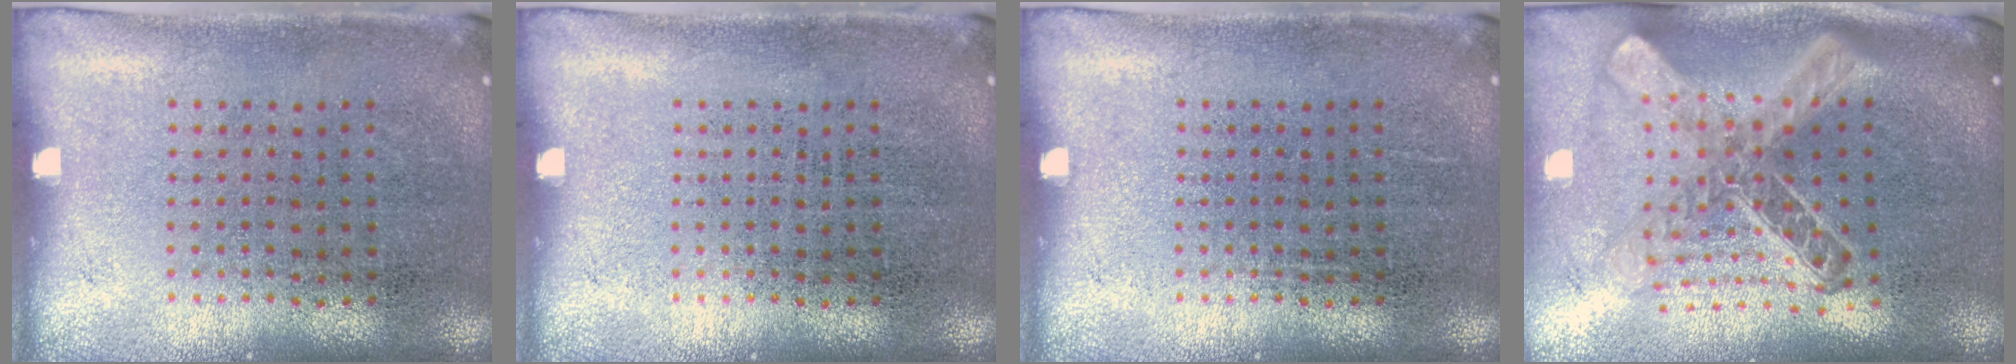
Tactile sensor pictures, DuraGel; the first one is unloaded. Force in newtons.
{"total": 0.0}
{"total": 0.0}
{"total": 2.7, "press": 2.0, "slide": 1.8}